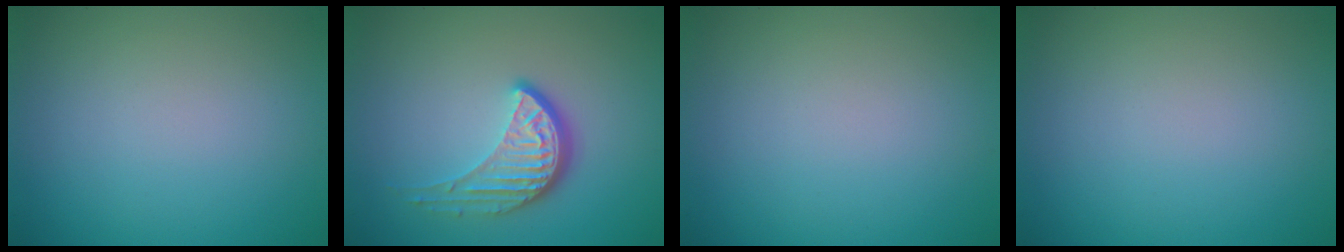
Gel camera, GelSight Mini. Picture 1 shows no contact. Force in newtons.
{"total": 4.2, "press": 3.0, "slide": 2.9}
{"total": 0.0}
{"total": 0.0}